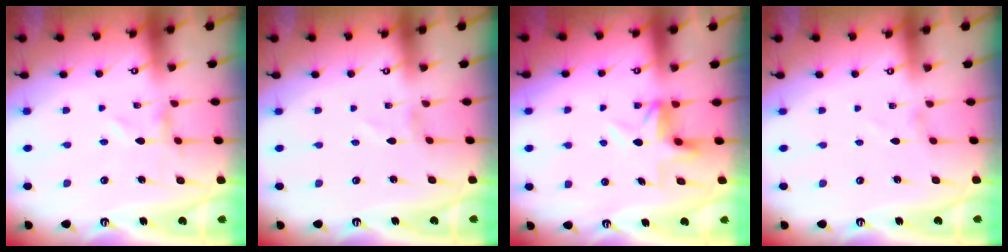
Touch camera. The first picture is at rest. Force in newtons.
{"total": 1.3, "press": 1.2, "slide": 0.1}
{"total": 4.5, "press": 4.5, "slide": 0.1}
{"total": 1.4, "press": 1.4, "slide": 0.1}